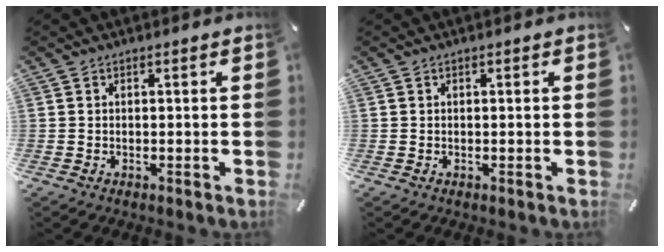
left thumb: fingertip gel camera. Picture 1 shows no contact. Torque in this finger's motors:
{"motor_torque": [0.17, 0.14, 0.18, -0.01, 0.01]}